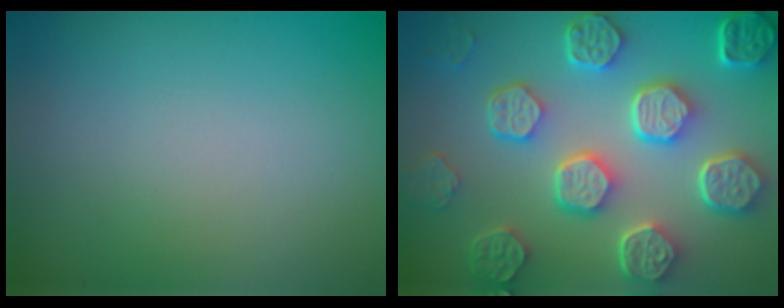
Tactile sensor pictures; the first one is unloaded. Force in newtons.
{"total": 8.6, "press": 6.5, "slide": 5.7}